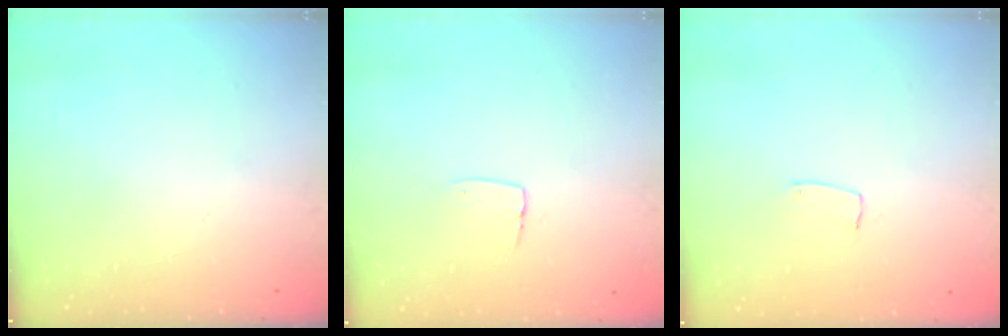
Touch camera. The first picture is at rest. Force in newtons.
{"total": 5.3, "press": 5.3, "slide": 0.4}
{"total": 4.3, "press": 4.3, "slide": 0.2}